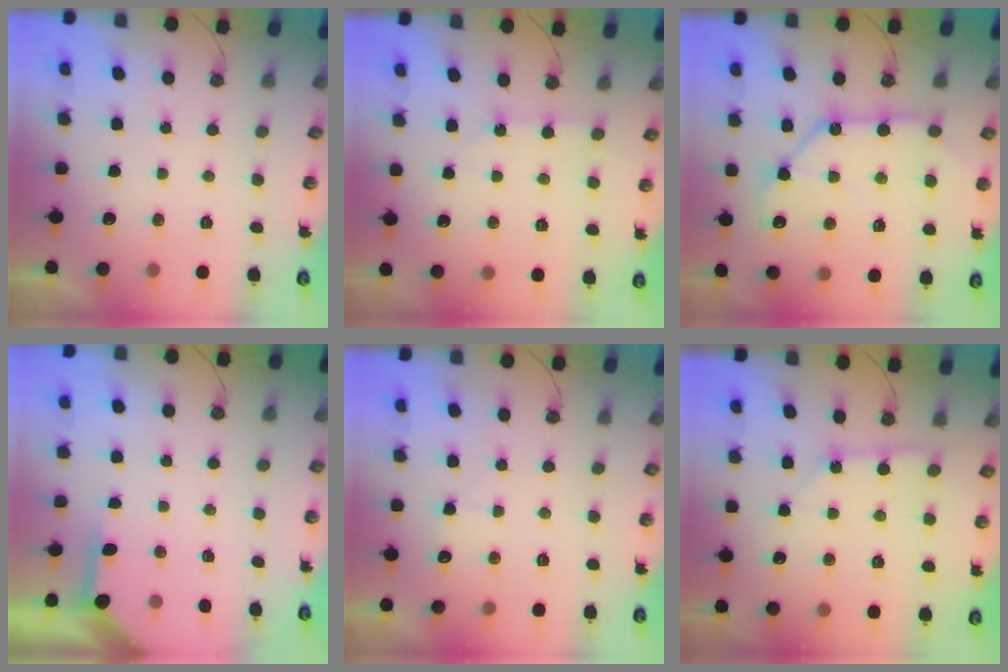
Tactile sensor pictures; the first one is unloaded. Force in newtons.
{"total": 2.9, "press": 2.9, "slide": 0.3}
{"total": 12.4, "press": 12.3, "slide": 1.6}
{"total": 3.7, "press": 3.7, "slide": 0.4}
{"total": 5.2, "press": 5.1, "slide": 0.7}
{"total": 3.2, "press": 3.2, "slide": 0.2}